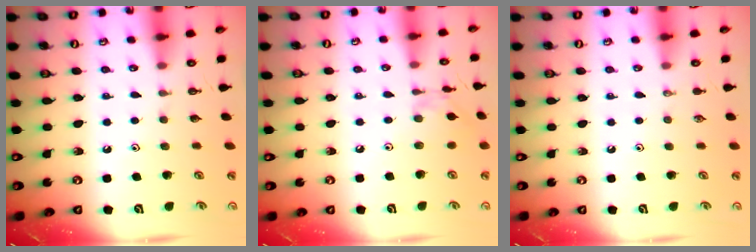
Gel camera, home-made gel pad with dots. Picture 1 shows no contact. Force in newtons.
{"total": 2.4, "press": 2.4, "slide": 0.2}
{"total": 0.0}